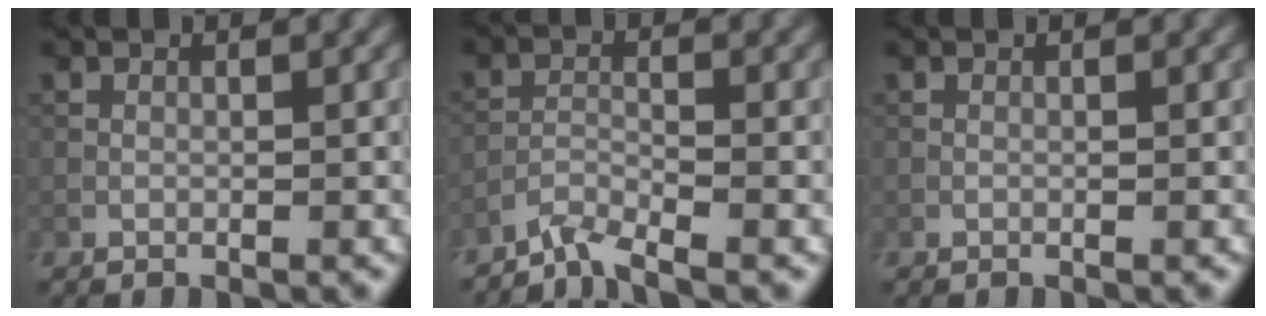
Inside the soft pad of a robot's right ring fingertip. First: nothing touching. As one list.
[{"total": 2.4, "force": [-2.2, 0.1, 1.0], "torque": [-0.019, -0.001, -0.051]}, {"total": 0.0}]